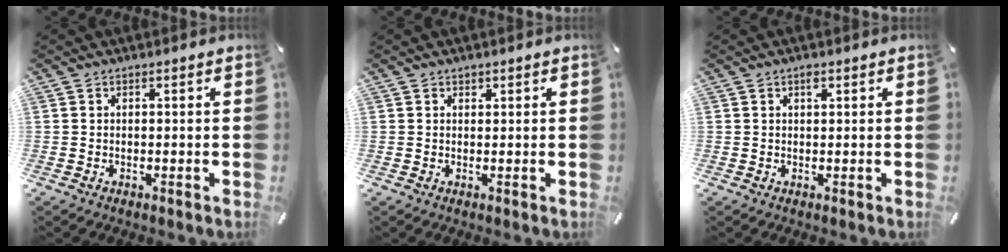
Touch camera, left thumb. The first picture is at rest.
{"total": 0.8, "force": [0.4, 0.6, 0.1], "torque": [-0.002, 0.001, 0.009]}
{"total": 1.2, "force": [0.5, 0.5, 0.9], "torque": [-0.020, 0.003, 0.009]}